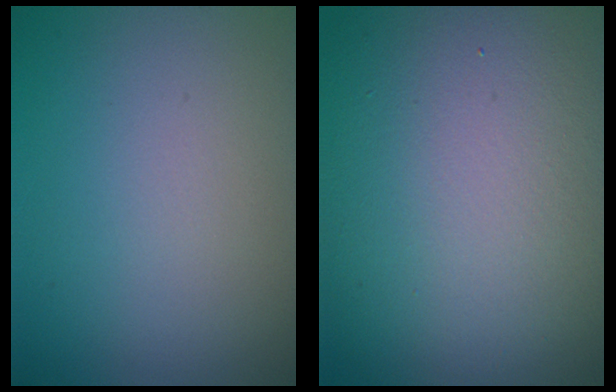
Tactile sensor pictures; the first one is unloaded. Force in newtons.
{"total": 18.1, "press": 18.0, "slide": 1.0}